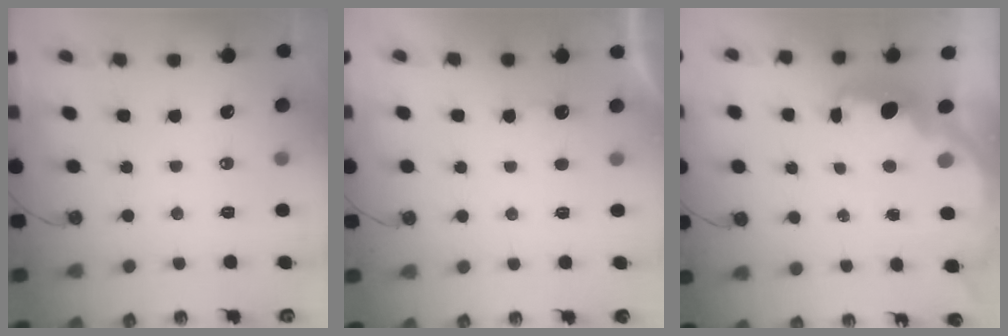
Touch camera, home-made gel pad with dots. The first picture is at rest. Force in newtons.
{"total": 1.0, "press": 0.7, "slide": 0.6}
{"total": 3.9, "press": 3.9, "slide": 0.6}